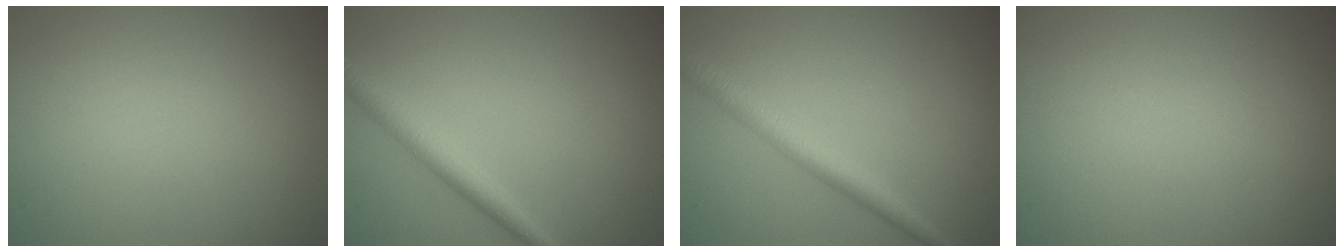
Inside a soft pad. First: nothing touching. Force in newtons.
{"total": 2.5, "press": 2.5, "slide": 0.0}
{"total": 2.9, "press": 2.9, "slide": 0.1}
{"total": 0.0}